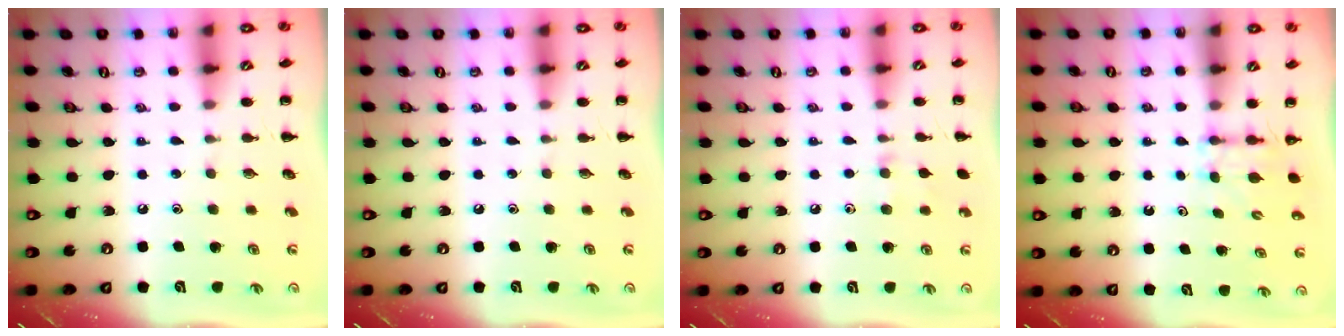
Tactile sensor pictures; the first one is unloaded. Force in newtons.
{"total": 0.0}
{"total": 6.7, "press": 6.4, "slide": 1.8}
{"total": 2.7, "press": 2.5, "slide": 1.1}